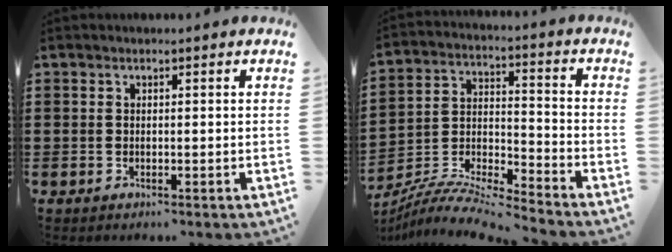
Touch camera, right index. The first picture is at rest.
{"total": 8.0, "force": [-7.7, 0.2, 2.0], "torque": [-0.046, -0.005, -0.158]}